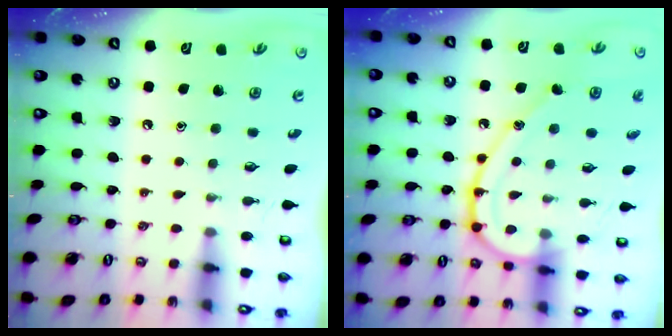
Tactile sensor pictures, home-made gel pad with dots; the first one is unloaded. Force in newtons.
{"total": 15.4, "press": 15.4, "slide": 0.3}